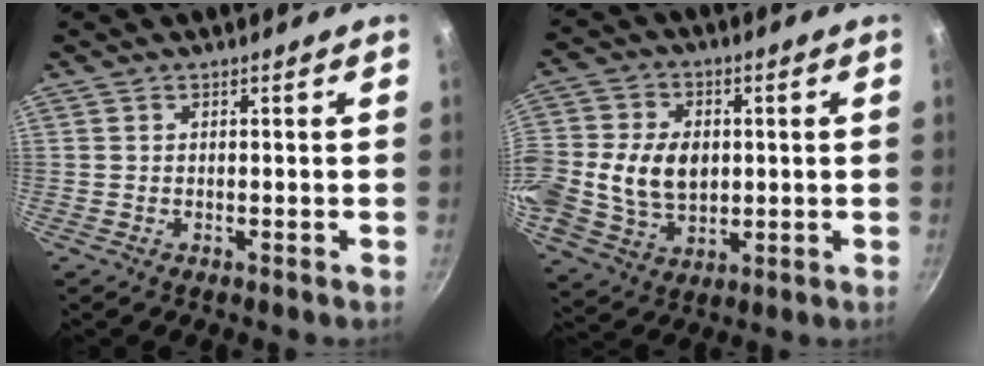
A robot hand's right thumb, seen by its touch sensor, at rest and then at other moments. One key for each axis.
{"total": 16.2, "fx": 0.3, "fy": 12.4, "fz": 10.3, "tx": -0.213, "ty": 0.022, "tz": 0.008}